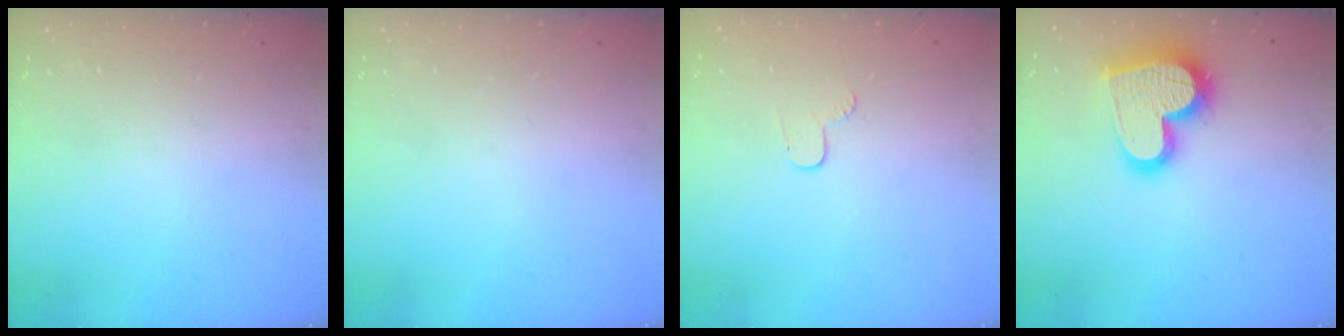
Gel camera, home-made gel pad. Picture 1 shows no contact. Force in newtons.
{"total": 0.0}
{"total": 3.5, "press": 3.5, "slide": 0.4}
{"total": 19.3, "press": 19.2, "slide": 1.5}